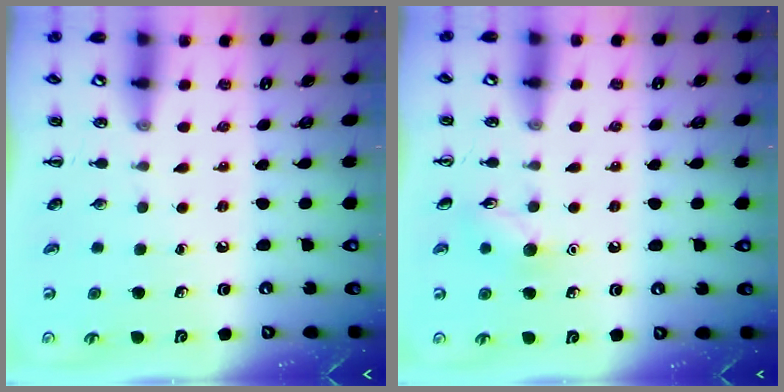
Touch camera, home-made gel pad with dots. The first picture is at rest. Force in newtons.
{"total": 7.3, "press": 7.2, "slide": 1.2}